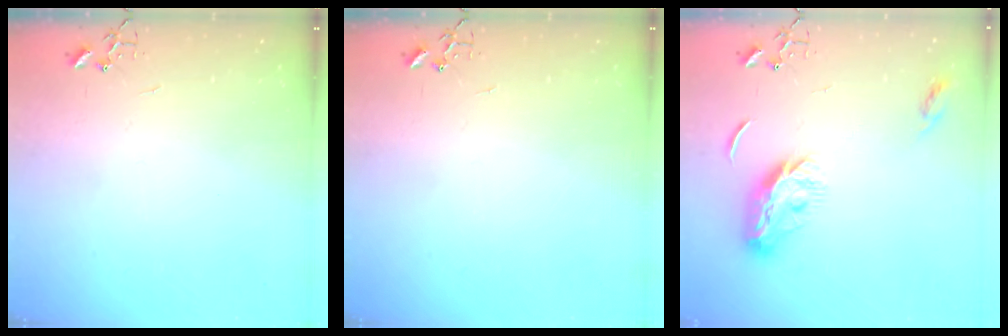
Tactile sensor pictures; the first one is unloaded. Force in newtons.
{"total": 0.0}
{"total": 9.6, "press": 9.6, "slide": 0.0}